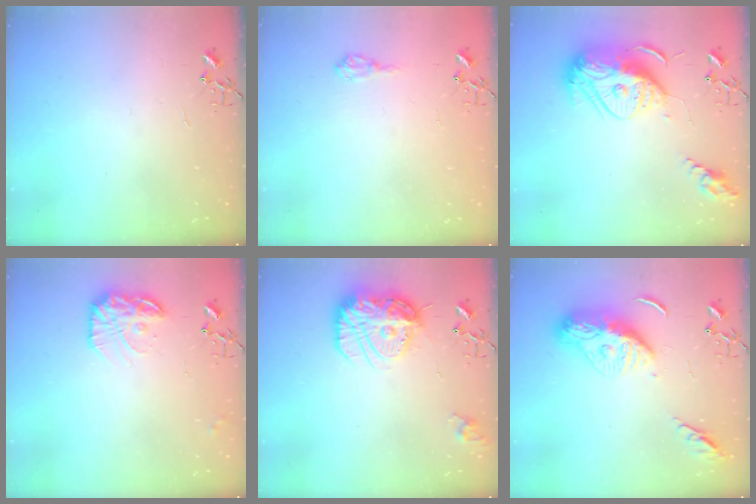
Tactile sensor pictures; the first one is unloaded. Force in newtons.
{"total": 7.2, "press": 7.1, "slide": 0.9}
{"total": 17.7, "press": 17.6, "slide": 1.6}
{"total": 15.0, "press": 15.0, "slide": 1.1}
{"total": 16.7, "press": 16.6, "slide": 1.7}
{"total": 13.0, "press": 13.0, "slide": 1.1}